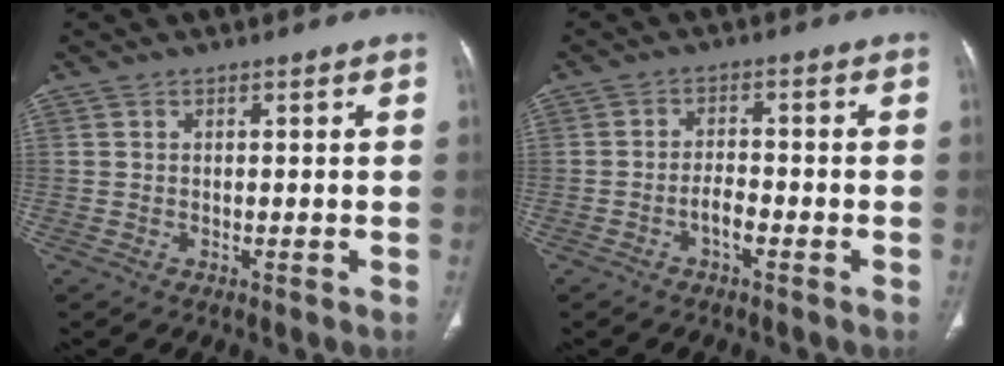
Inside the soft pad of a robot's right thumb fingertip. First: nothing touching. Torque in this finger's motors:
{"motor_torque": [0.46, 0.25, 0.50, -0.85, 0.13]}